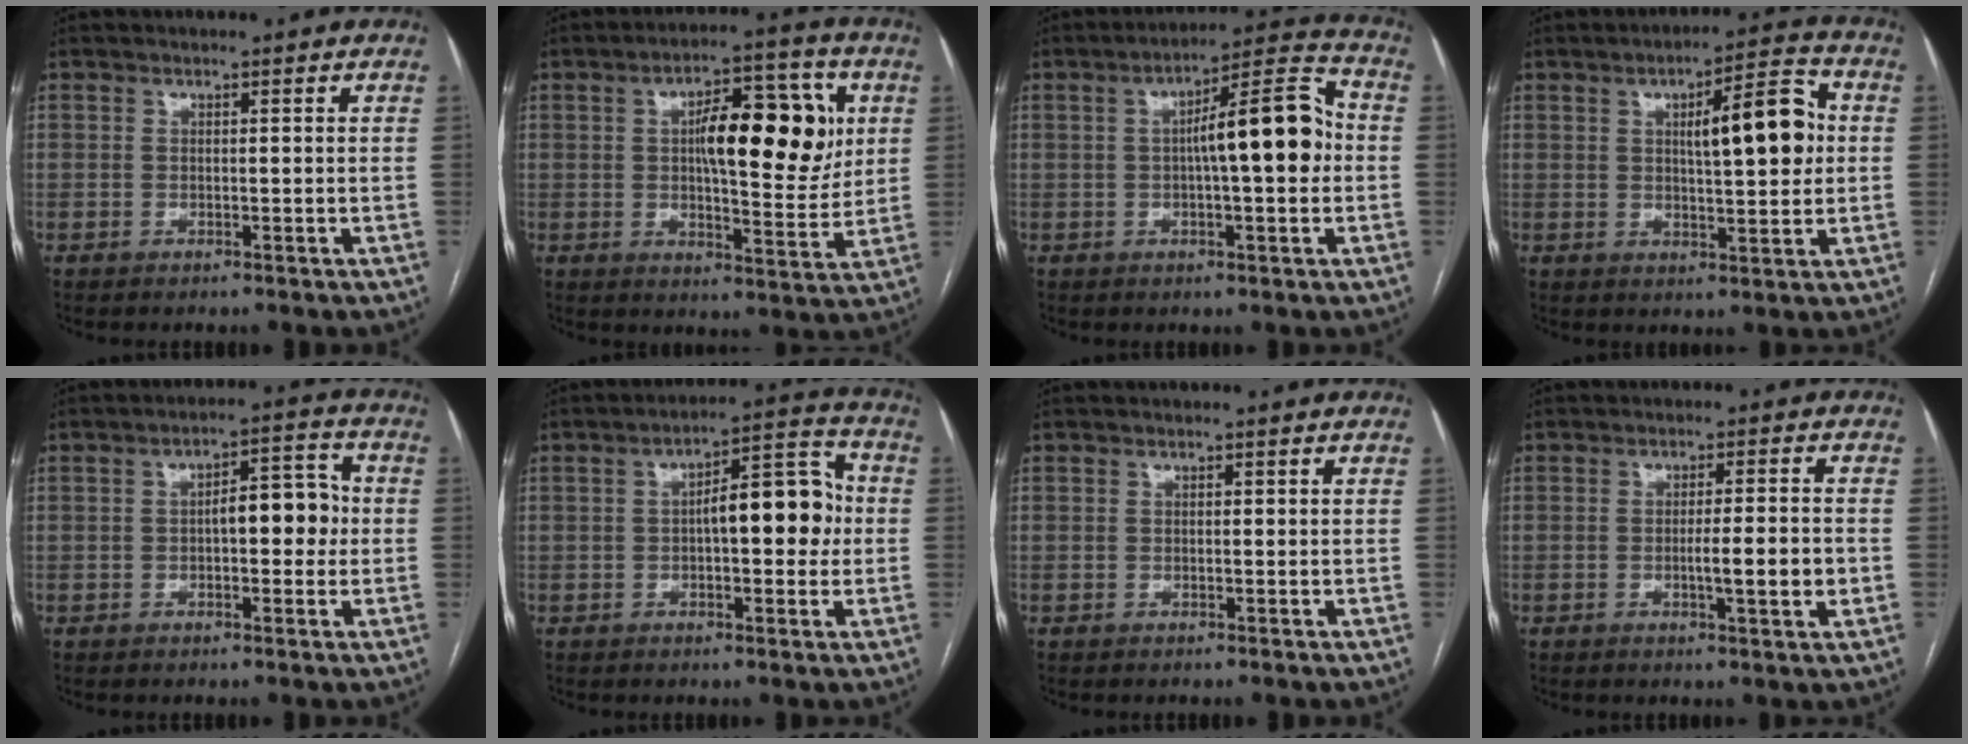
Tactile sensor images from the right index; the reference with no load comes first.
{"total": 14.7, "force": [3.2, 4.6, 13.5], "torque": [-0.196, 0.024, 0.047]}
{"total": 11.9, "force": [0.2, 2.2, 11.7], "torque": [-0.177, 0.032, 0.001]}
{"total": 10.6, "force": [1.8, 2.5, 10.2], "torque": [-0.146, 0.022, 0.028]}
{"total": 6.9, "force": [-0.1, 2.6, 6.3], "torque": [-0.086, 0.026, -0.004]}
{"total": 10.4, "force": [0.2, 3.3, 9.8], "torque": [-0.143, 0.034, 0.003]}
{"total": 0.0}
{"total": 5.6, "force": [-1.2, 0.2, 5.5], "torque": [-0.085, -0.006, -0.016]}